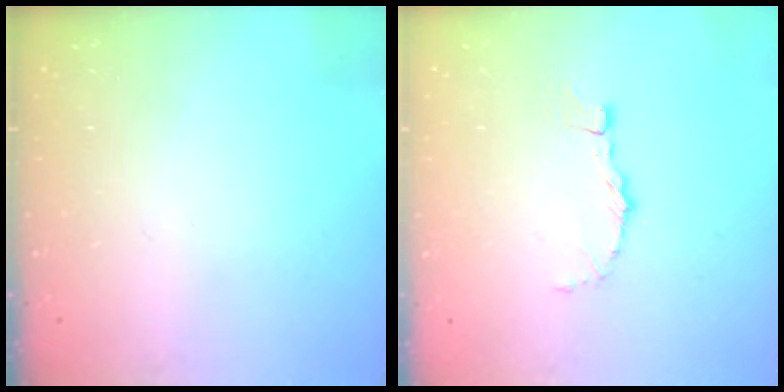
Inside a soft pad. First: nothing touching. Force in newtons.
{"total": 3.3, "press": 3.3, "slide": 0.1}